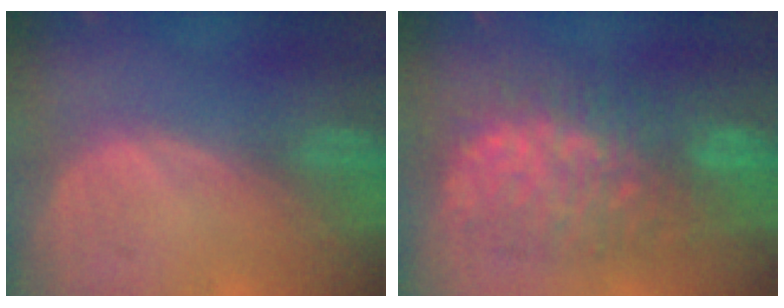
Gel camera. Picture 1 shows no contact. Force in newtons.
{"total": 11.9, "press": 11.8, "slide": 1.5}